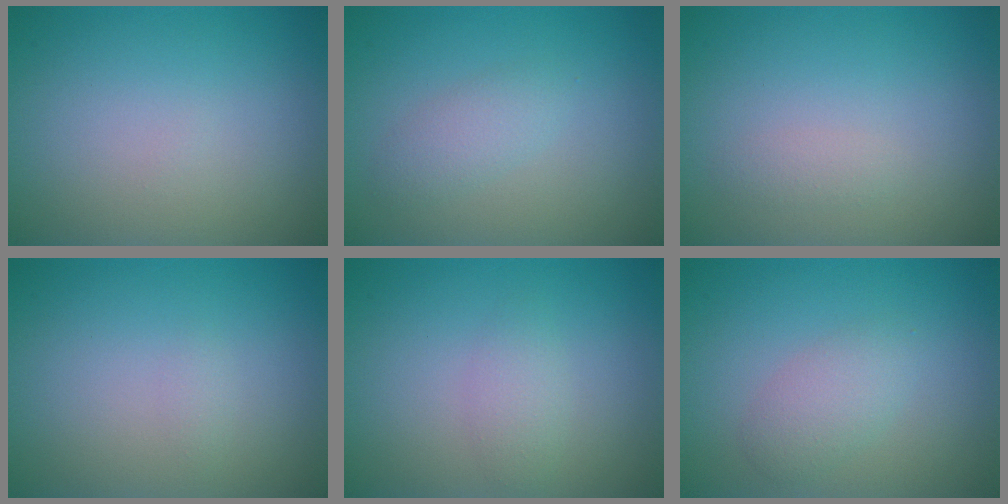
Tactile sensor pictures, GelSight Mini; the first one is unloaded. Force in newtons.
{"total": 1.8, "press": 1.8, "slide": 0.1}
{"total": 0.8, "press": 0.8, "slide": 0.0}
{"total": 0.5, "press": 0.5, "slide": 0.1}
{"total": 1.6, "press": 1.6, "slide": 0.1}
{"total": 2.2, "press": 2.2, "slide": 0.0}